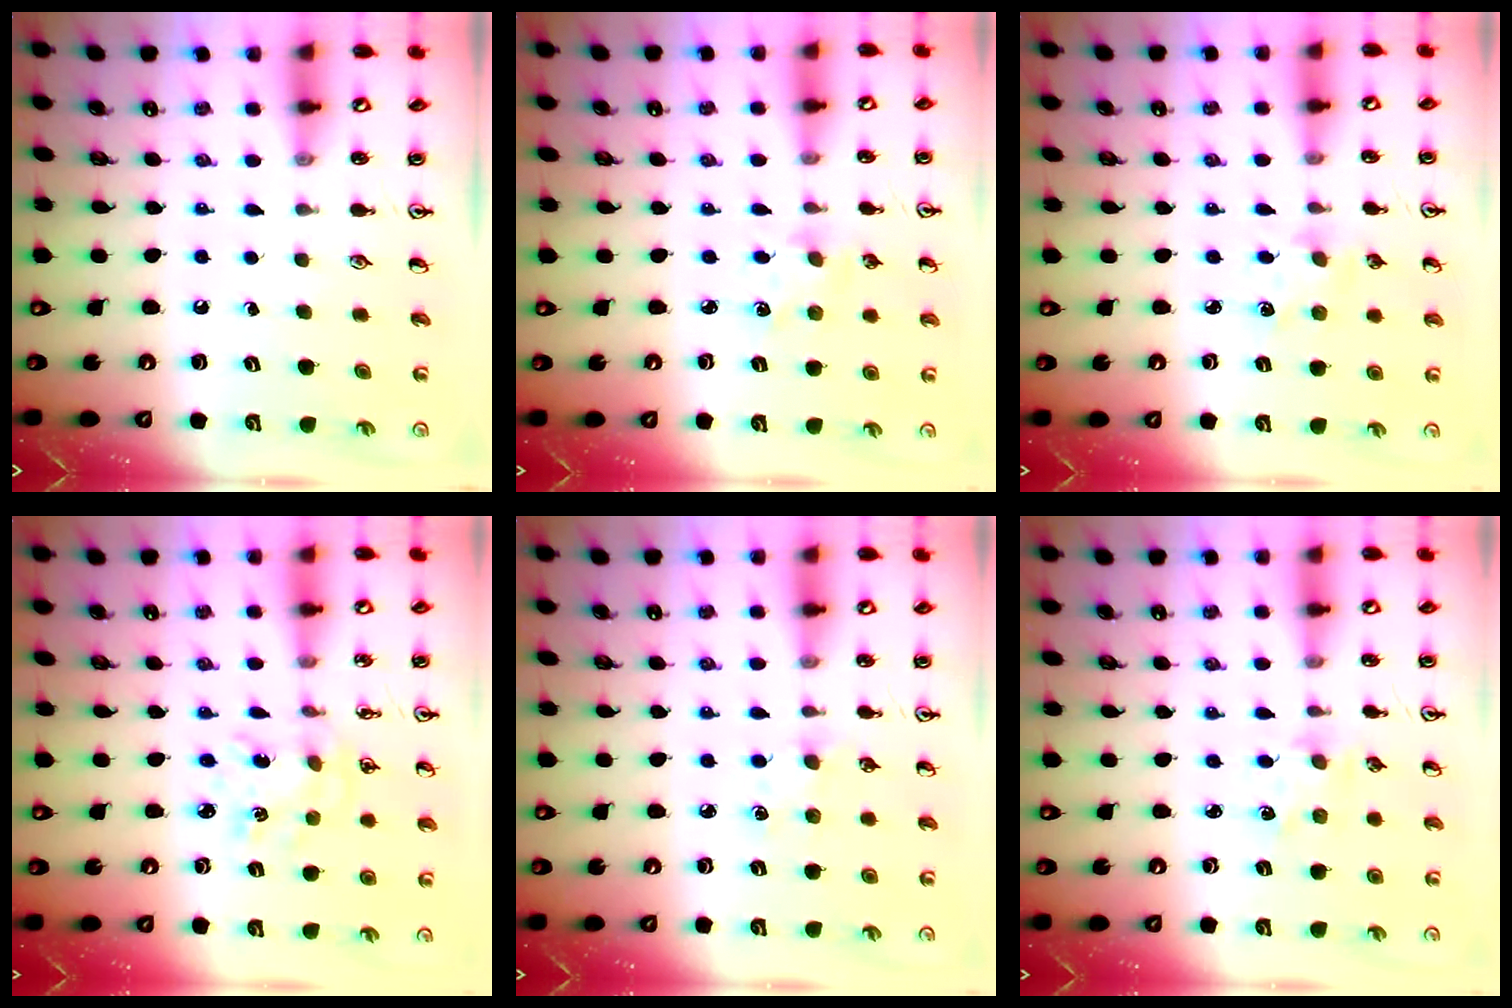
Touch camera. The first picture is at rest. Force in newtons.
{"total": 1.7, "press": 1.7, "slide": 0.3}
{"total": 1.7, "press": 1.7, "slide": 0.3}
{"total": 2.1, "press": 2.1, "slide": 0.2}
{"total": 3.4, "press": 3.4, "slide": 0.5}
{"total": 1.2, "press": 1.2, "slide": 0.2}